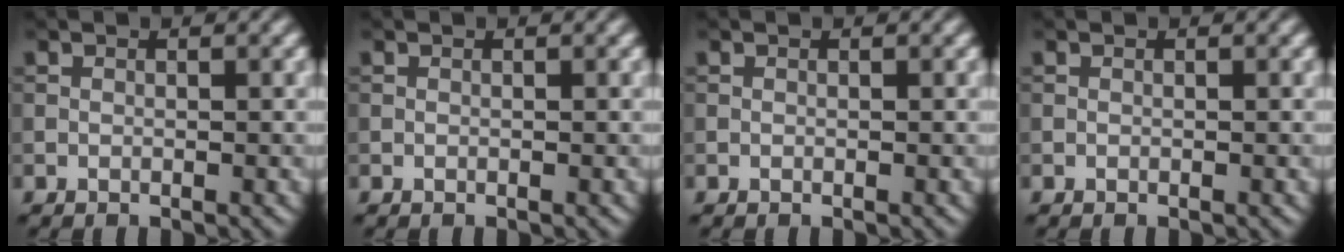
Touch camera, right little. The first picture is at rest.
{"total": 0.0}
{"total": 0.0}
{"total": 0.0}